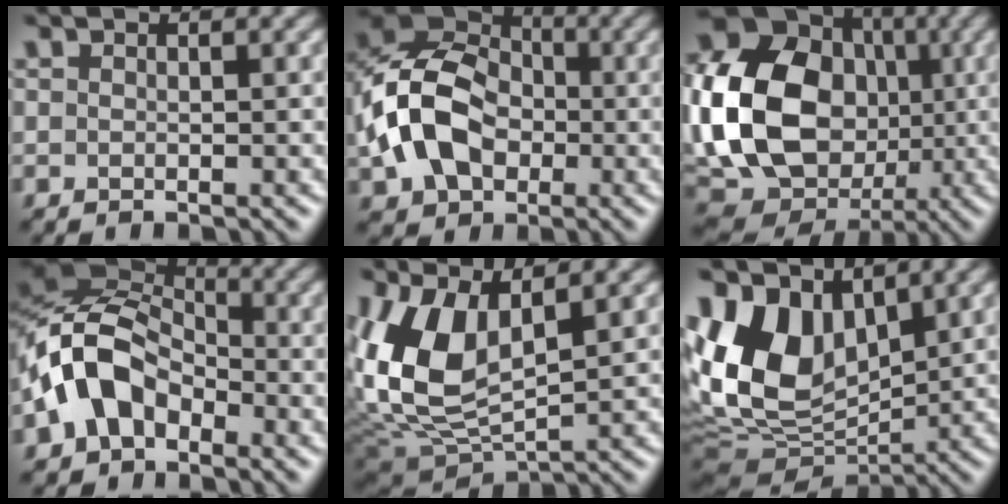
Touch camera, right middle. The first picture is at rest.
{"total": 9.5, "force": [-1.1, 7.2, 6.1], "torque": [-0.136, 0.009, -0.033]}
{"total": 17.0, "force": [-0.1, 13.7, 10.1], "torque": [-0.223, 0.002, 0.006]}
{"total": 7.3, "force": [-2.5, 5.1, 4.6], "torque": [-0.084, 0.021, -0.066]}
{"total": 9.6, "force": [2.1, 5.2, 7.8], "torque": [-0.189, -0.002, 0.039]}
{"total": 11.6, "force": [3.3, 7.7, 8.0], "torque": [-0.177, 0.006, 0.056]}